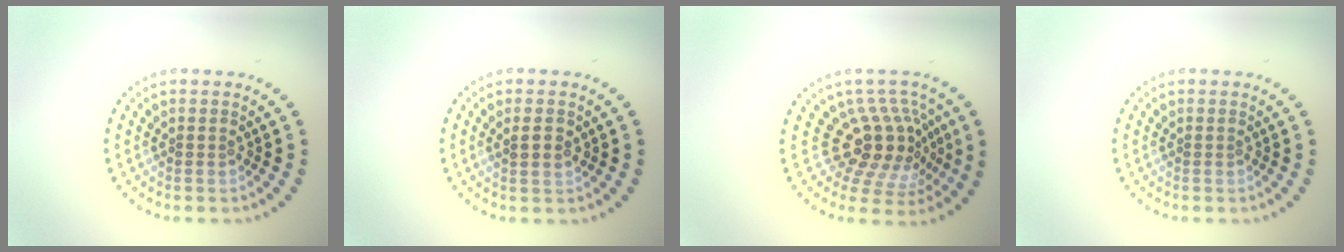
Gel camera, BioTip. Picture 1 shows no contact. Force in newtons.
{"total": 1.2, "press": 1.2, "slide": 0.4}
{"total": 5.2, "press": 3.7, "slide": 3.6}
{"total": 0.0}